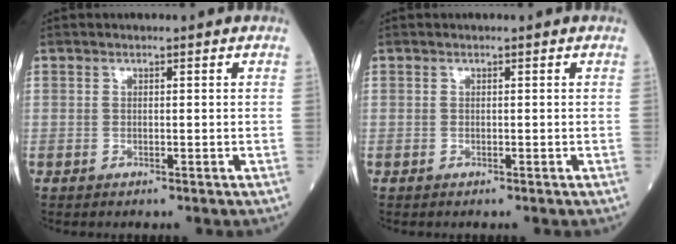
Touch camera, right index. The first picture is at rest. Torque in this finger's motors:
{"motor_torque": [0.00, 0.00, 0.00, 0.00]}